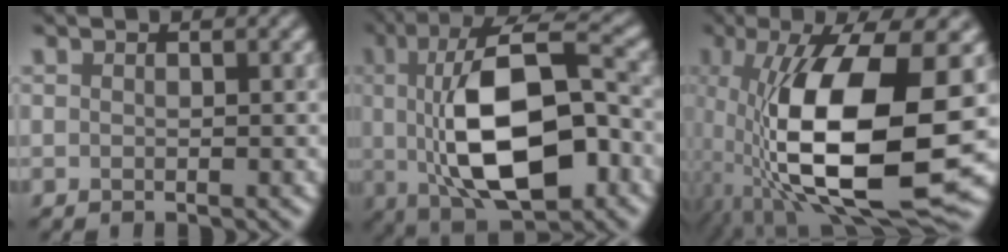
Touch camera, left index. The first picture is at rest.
{"total": 13.3, "force": [-0.4, 5.8, 11.9], "torque": [-0.203, -0.002, -0.009]}
{"total": 14.7, "force": [-1.7, 5.4, 13.6], "torque": [-0.244, -0.015, -0.032]}